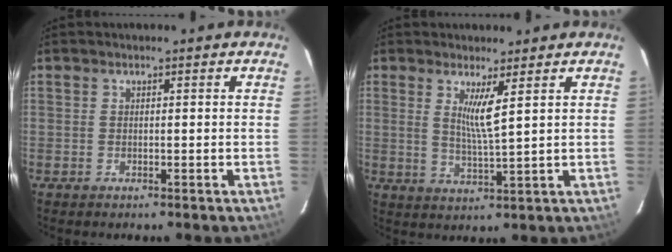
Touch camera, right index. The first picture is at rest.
{"total": 4.9, "force": [2.2, -0.3, 4.3], "torque": [-0.083, -0.014, 0.038]}